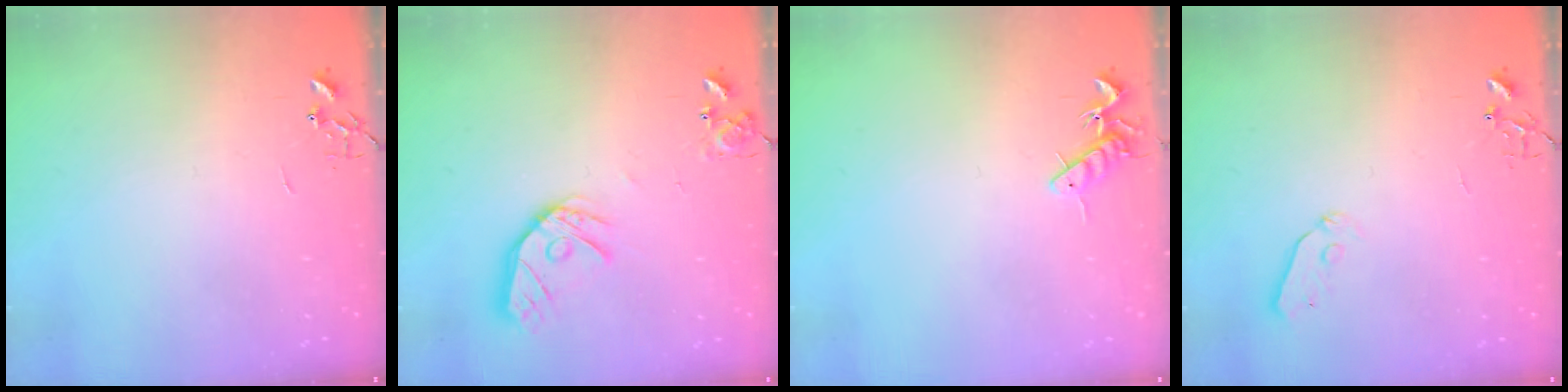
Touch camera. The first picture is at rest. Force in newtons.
{"total": 14.1, "press": 14.0, "slide": 1.7}
{"total": 7.6, "press": 7.5, "slide": 0.8}
{"total": 4.5, "press": 4.4, "slide": 0.7}